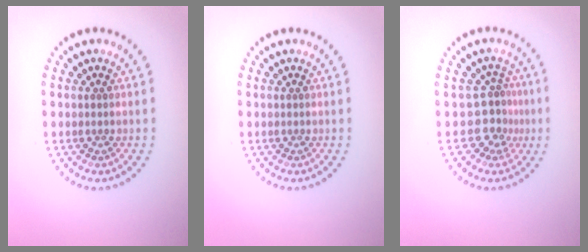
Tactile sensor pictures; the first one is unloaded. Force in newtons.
{"total": 0.0}
{"total": 2.7, "press": 1.9, "slide": 2.0}